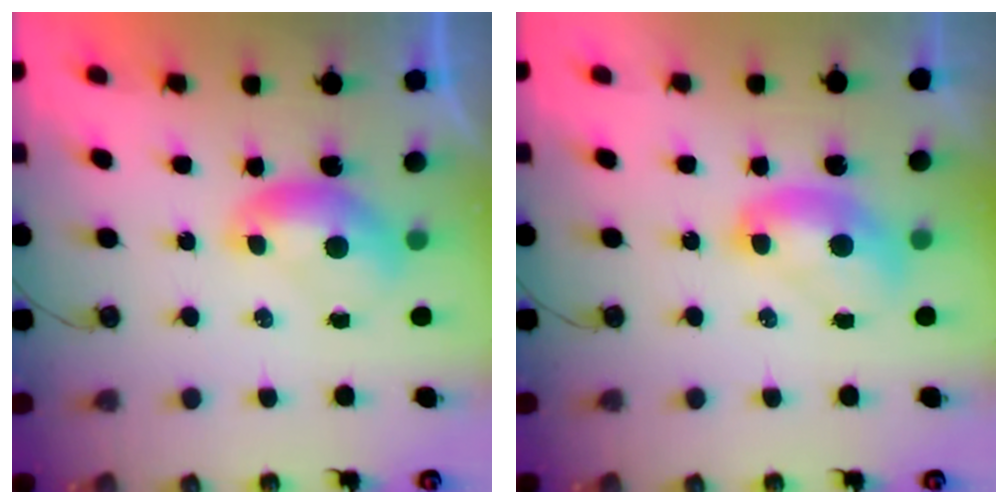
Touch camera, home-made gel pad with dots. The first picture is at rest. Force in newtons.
{"total": 2.0, "press": 2.0, "slide": 0.2}